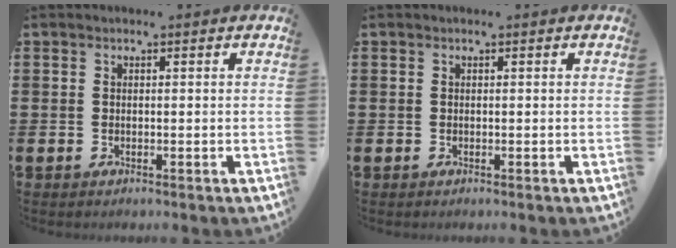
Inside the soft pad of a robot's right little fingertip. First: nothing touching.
{"total": 0.0}